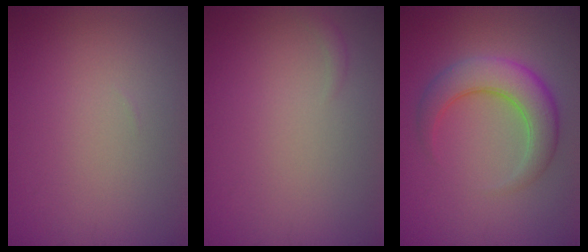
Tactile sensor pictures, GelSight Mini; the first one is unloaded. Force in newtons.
{"total": 0.5, "press": 0.5, "slide": 0.0}
{"total": 5.8, "press": 5.8, "slide": 0.4}